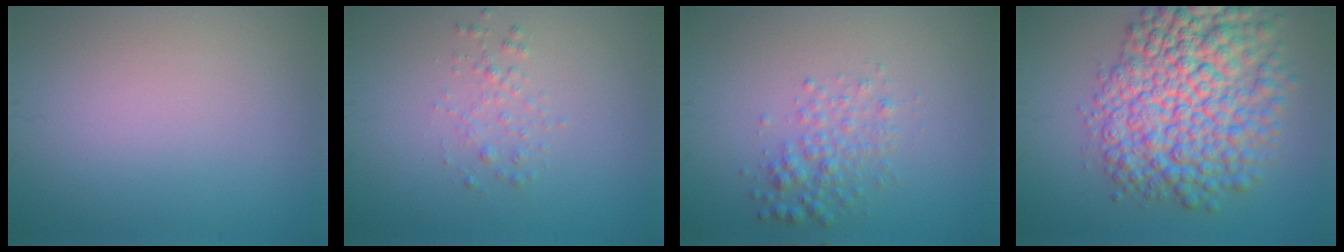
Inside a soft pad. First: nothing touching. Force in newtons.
{"total": 1.2, "press": 1.2, "slide": 0.0}
{"total": 2.5, "press": 2.5, "slide": 0.0}
{"total": 10.9, "press": 10.9, "slide": 0.2}